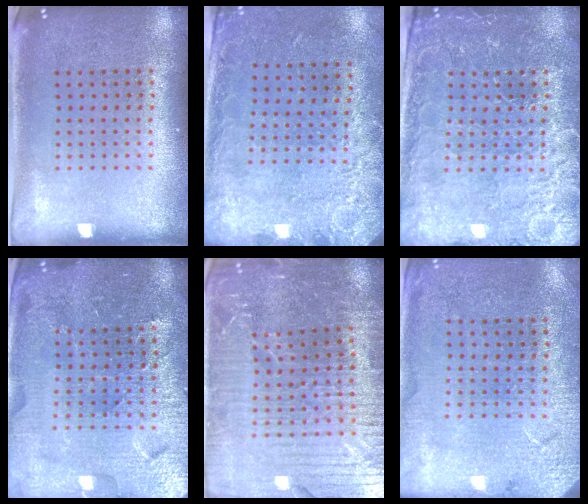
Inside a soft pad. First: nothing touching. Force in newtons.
{"total": 2.8, "press": 2.0, "slide": 1.9}
{"total": 3.5, "press": 3.4, "slide": 0.8}
{"total": 5.0, "press": 4.7, "slide": 1.8}
{"total": 5.0, "press": 4.7, "slide": 1.7}
{"total": 2.7, "press": 2.7, "slide": 0.1}